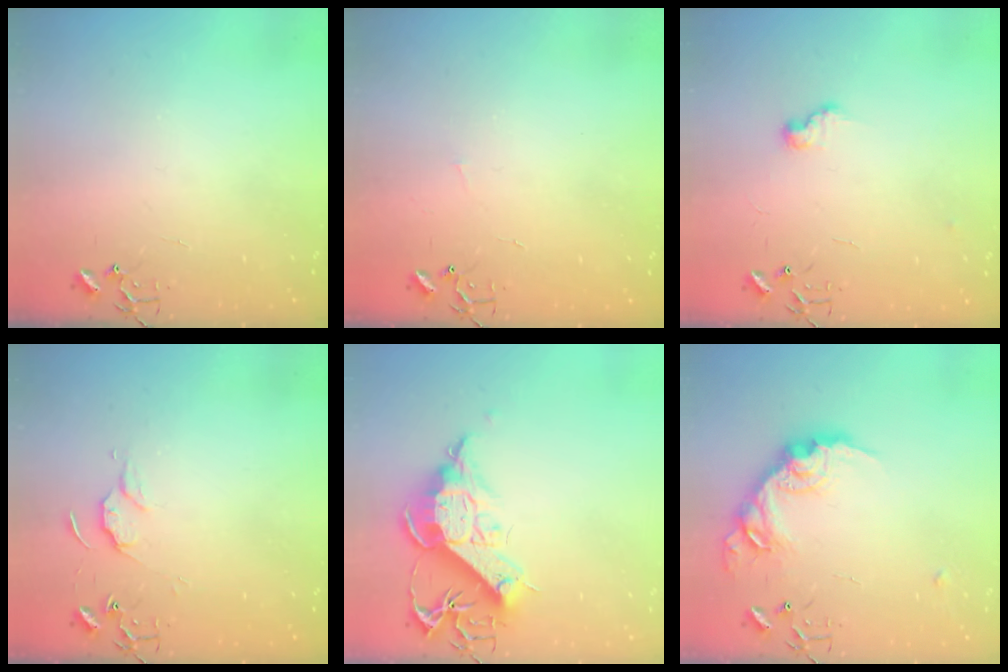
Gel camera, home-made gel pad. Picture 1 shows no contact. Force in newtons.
{"total": 2.3, "press": 2.3, "slide": 0.4}
{"total": 7.3, "press": 7.3, "slide": 0.0}
{"total": 6.3, "press": 6.3, "slide": 0.7}
{"total": 13.7, "press": 13.6, "slide": 1.5}
{"total": 18.5, "press": 18.5, "slide": 0.9}